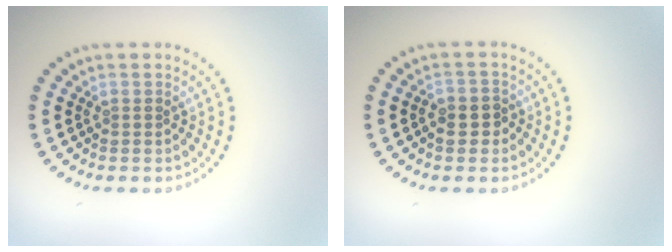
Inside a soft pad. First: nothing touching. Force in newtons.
{"total": 1.9, "press": 1.7, "slide": 0.7}